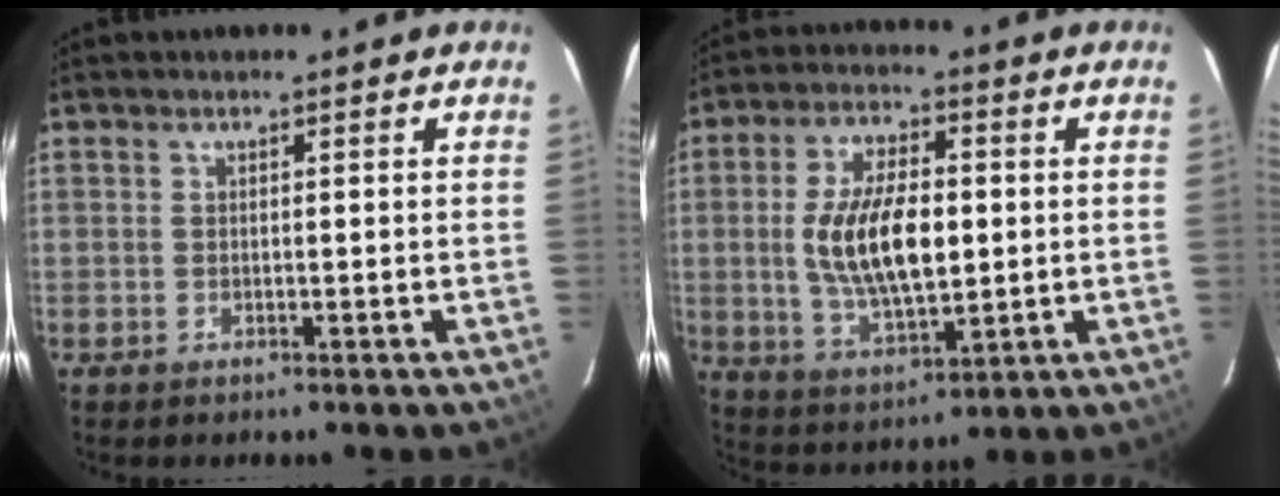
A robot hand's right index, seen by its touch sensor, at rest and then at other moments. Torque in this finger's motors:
{"motor_torque": [0.32, 0.10, 0.69, 0.19]}